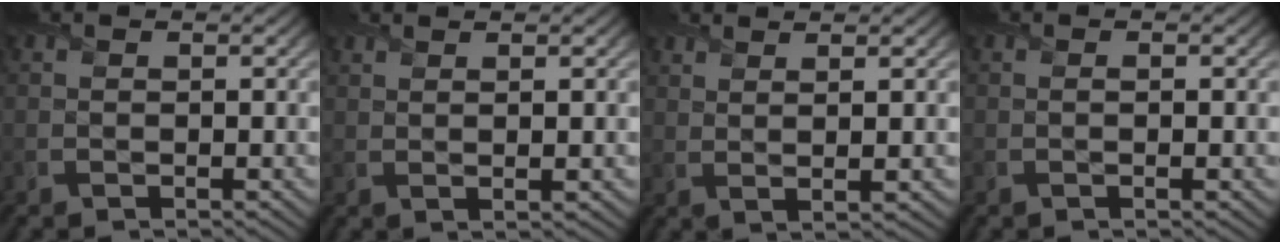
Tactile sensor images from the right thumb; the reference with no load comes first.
{"total": 2.3, "force": [1.1, 0.3, 2.0], "torque": [-0.035, 0.000, 0.014]}
{"total": 3.8, "force": [2.1, 0.6, 3.1], "torque": [-0.049, 0.000, 0.028]}
{"total": 0.9, "force": [0.0, 0.1, 0.8], "torque": [-0.015, -0.001, -0.001]}